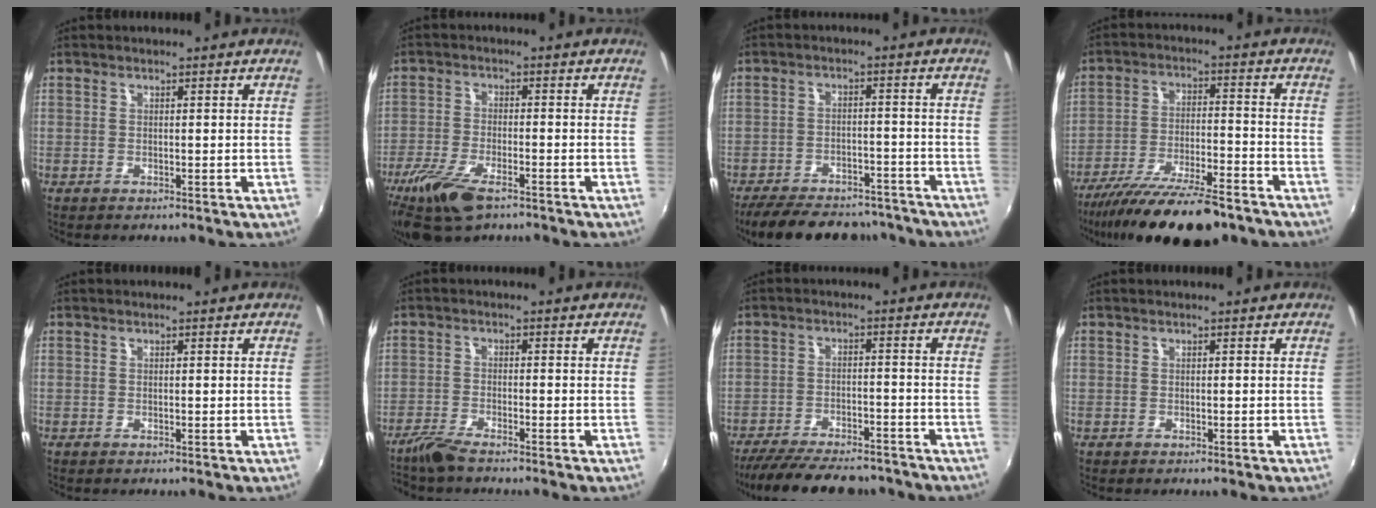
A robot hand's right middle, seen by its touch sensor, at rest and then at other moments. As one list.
[{"total": 10.8, "force": [-7.1, 3.9, 7.1], "torque": [-0.171, -0.030, -0.137]}, {"total": 19.9, "force": [-16.6, 7.3, 8.1], "torque": [-0.172, -0.001, -0.220]}, {"total": 18.8, "force": [-15.0, 4.2, 10.5], "torque": [-0.203, -0.040, -0.241]}, {"total": 0.0}, {"total": 4.3, "force": [-3.8, 0.4, 2.0], "torque": [-0.060, -0.007, -0.078]}, {"total": 18.5, "force": [-15.6, 5.6, 8.2], "torque": [-0.170, -0.021, -0.224]}, {"total": 0.0}]